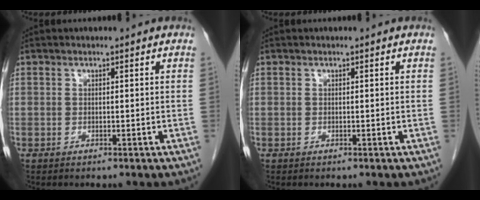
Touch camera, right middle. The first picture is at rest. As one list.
[{"total": 0.0}]